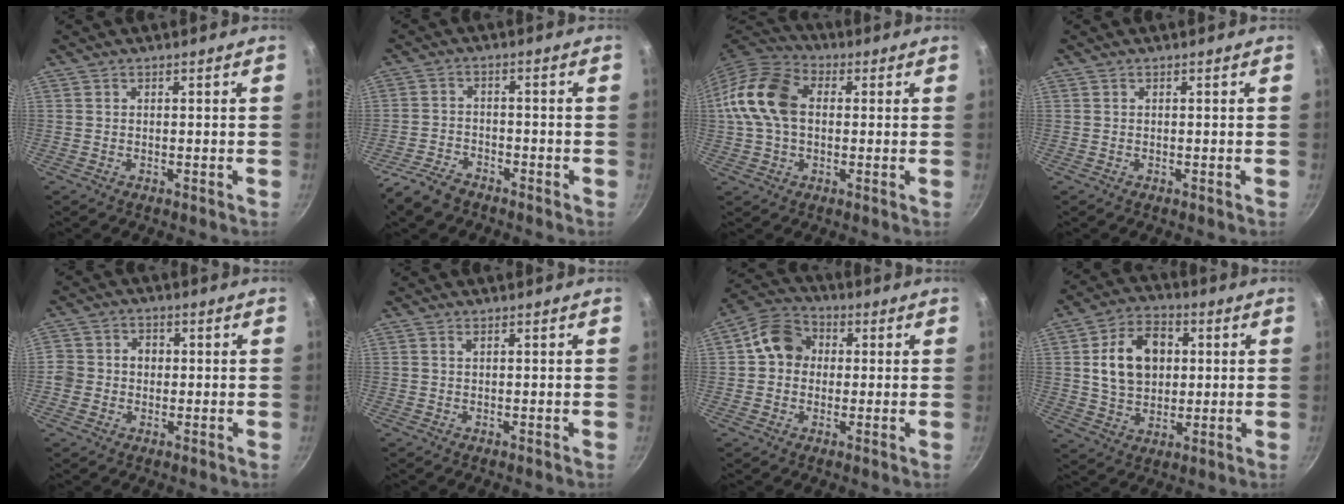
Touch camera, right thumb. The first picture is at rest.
{"total": 6.3, "force": [-4.8, 3.0, 2.6], "torque": [-0.054, 0.034, -0.094]}
{"total": 13.9, "force": [1.2, 9.6, 9.9], "torque": [-0.176, 0.027, 0.005]}
{"total": 0.0}
{"total": 5.2, "force": [-0.6, 4.7, 2.1], "torque": [-0.012, 0.009, -0.023]}
{"total": 0.5, "force": [0.3, 0.2, 0.4], "torque": [-0.007, 0.001, 0.005]}
{"total": 8.9, "force": [0.9, 7.6, 4.6], "torque": [-0.047, 0.020, -0.003]}
{"total": 13.5, "force": [2.3, 9.8, 9.0], "torque": [-0.123, 0.007, 0.036]}